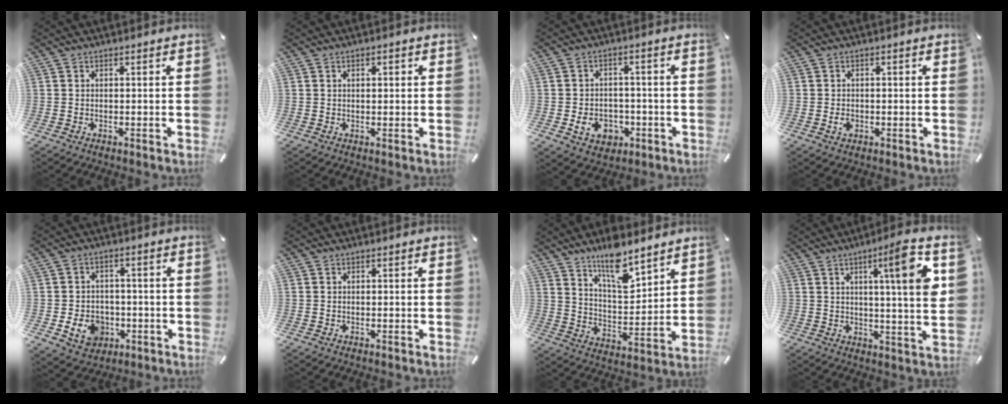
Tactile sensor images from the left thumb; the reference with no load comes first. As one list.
[{"total": 1.5, "force": [0.3, 0.8, 1.2], "torque": [-0.024, 0.006, 0.004]}, {"total": 7.7, "force": [-2.2, 6.2, 3.8], "torque": [-0.068, 0.011, -0.037]}, {"total": 2.0, "force": [-0.5, 1.5, 1.3], "torque": [-0.024, 0.004, -0.009]}, {"total": 8.7, "force": [-2.5, 7.3, 4.0], "torque": [-0.078, 0.017, -0.044]}, {"total": 0.0}, {"total": 12.4, "force": [9.8, 4.6, 5.9], "torque": [-0.099, -0.065, 0.176]}, {"total": 13.3, "force": [5.0, 0.9, 12.2], "torque": [-0.189, -0.012, 0.068]}]